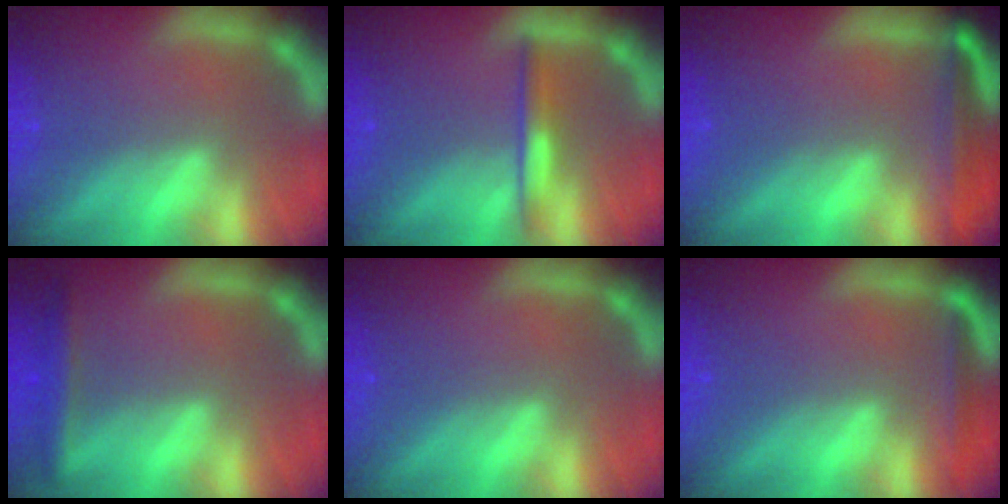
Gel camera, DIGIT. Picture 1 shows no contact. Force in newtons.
{"total": 2.5}
{"total": 5.0}
{"total": 2.9}
{"total": 0.0}
{"total": 1.9}